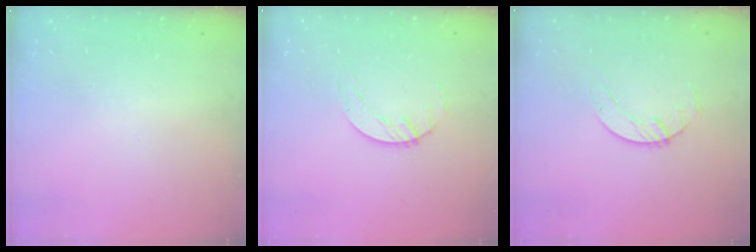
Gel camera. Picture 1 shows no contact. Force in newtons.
{"total": 1.5, "press": 1.5, "slide": 0.2}
{"total": 1.4, "press": 1.4, "slide": 0.2}